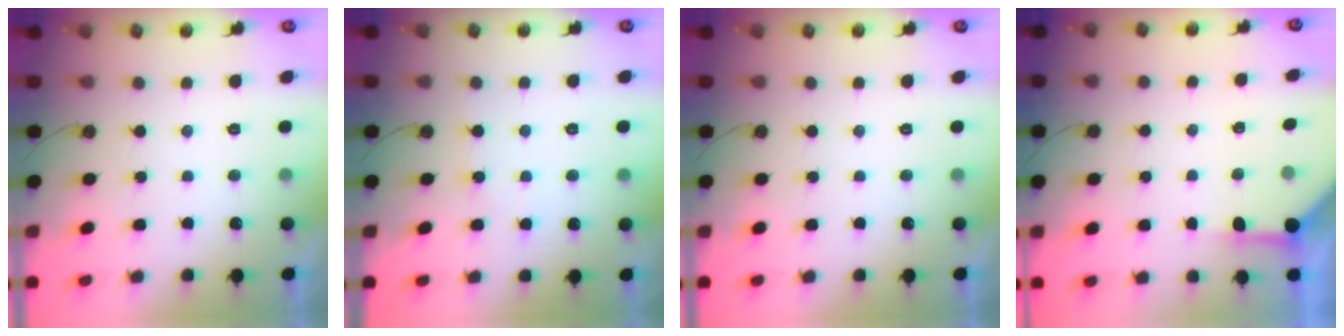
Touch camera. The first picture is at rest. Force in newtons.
{"total": 3.2, "press": 3.1, "slide": 0.4}
{"total": 0.0}
{"total": 4.0, "press": 4.0, "slide": 0.5}